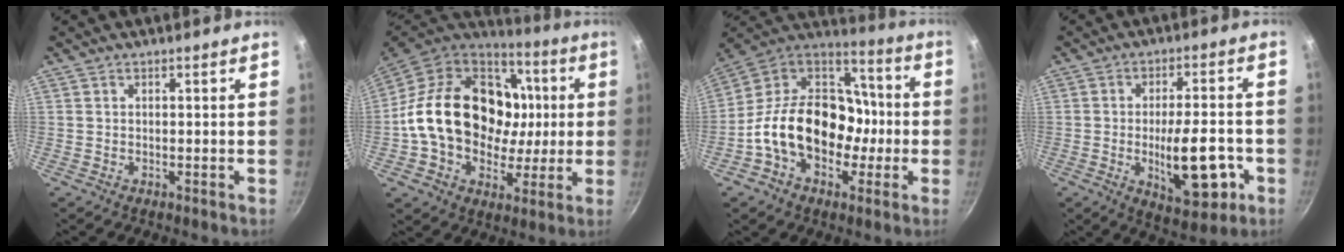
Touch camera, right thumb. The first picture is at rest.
{"total": 27.9, "force": [2.1, 20.9, 18.3], "torque": [-0.293, 0.030, 0.042]}
{"total": 22.8, "force": [-4.5, 16.8, 14.8], "torque": [-0.204, 0.066, -0.082]}
{"total": 14.2, "force": [-3.7, 6.0, 12.3], "torque": [-0.153, 0.012, -0.042]}